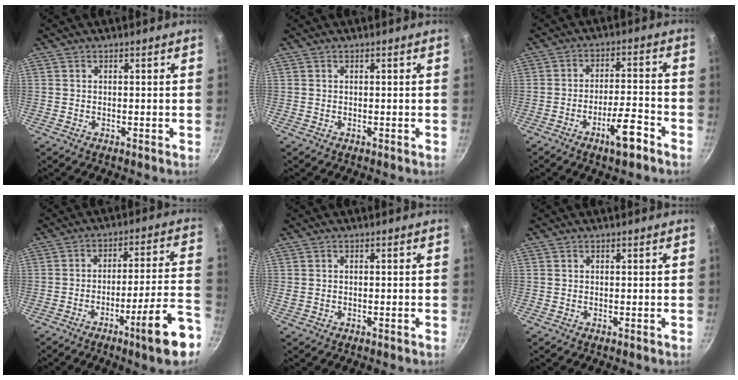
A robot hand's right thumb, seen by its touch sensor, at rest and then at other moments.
{"total": 0.0}
{"total": 7.9, "force": [-4.6, 1.8, 6.1], "torque": [-0.095, 0.034, -0.070]}
{"total": 13.9, "force": [-7.3, 0.8, 11.8], "torque": [-0.163, 0.047, -0.105]}
{"total": 0.6, "force": [-0.2, 0.4, 0.4], "torque": [-0.013, 0.004, 0.001]}
{"total": 0.0}